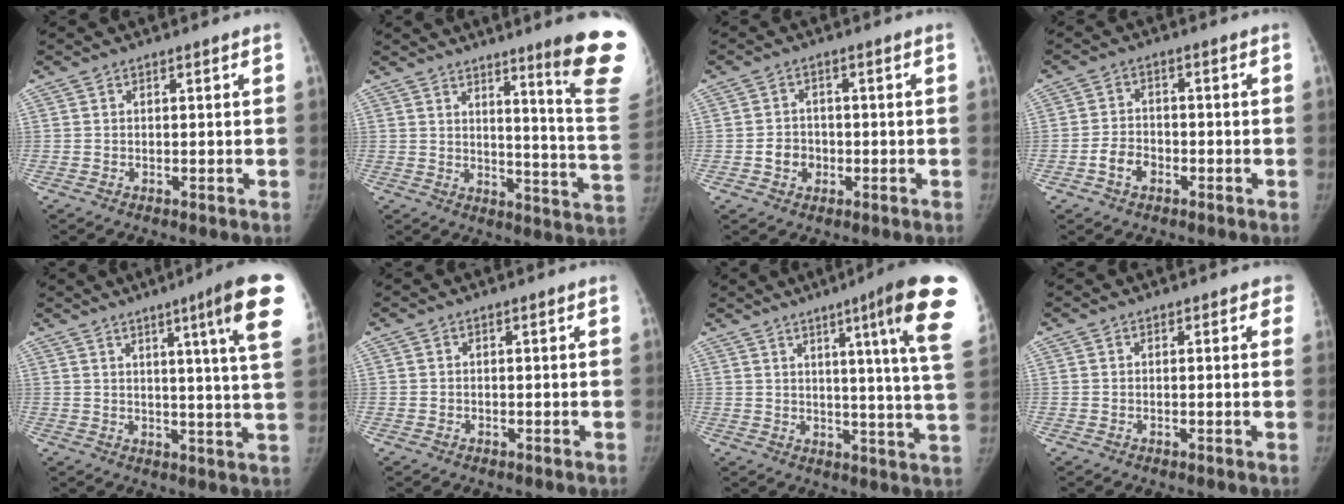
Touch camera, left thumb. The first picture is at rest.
{"total": 17.6, "force": [10.5, 0.3, 14.1], "torque": [-0.153, -0.084, 0.134]}
{"total": 4.0, "force": [-1.1, 3.5, 1.5], "torque": [-0.005, 0.013, -0.018]}
{"total": 4.4, "force": [-2.1, 3.1, 2.2], "torque": [-0.031, 0.022, -0.039]}
{"total": 14.9, "force": [7.5, 0.1, 12.9], "torque": [-0.165, -0.035, 0.083]}
{"total": 0.0}
{"total": 19.3, "force": [9.6, 0.4, 16.7], "torque": [-0.205, -0.046, 0.109]}
{"total": 1.7, "force": [1.0, 0.9, 1.0], "torque": [0.010, 0.000, 0.001]}